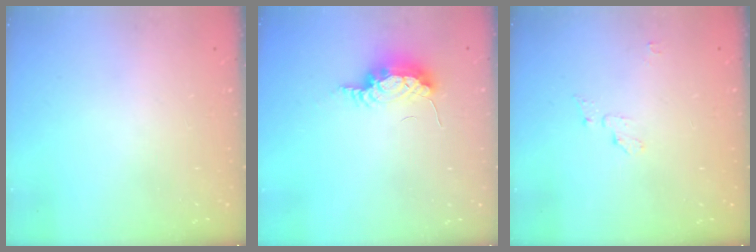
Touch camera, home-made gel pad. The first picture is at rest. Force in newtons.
{"total": 7.6, "press": 7.3, "slide": 2.1}
{"total": 3.9, "press": 3.9, "slide": 0.3}